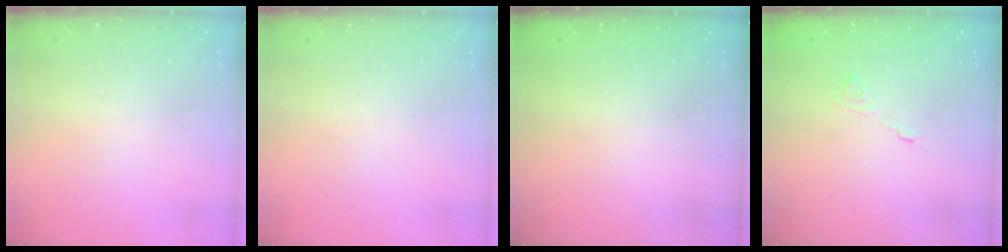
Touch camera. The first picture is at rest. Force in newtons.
{"total": 0.0}
{"total": 2.3, "press": 2.2, "slide": 0.8}
{"total": 2.0, "press": 1.4, "slide": 1.4}